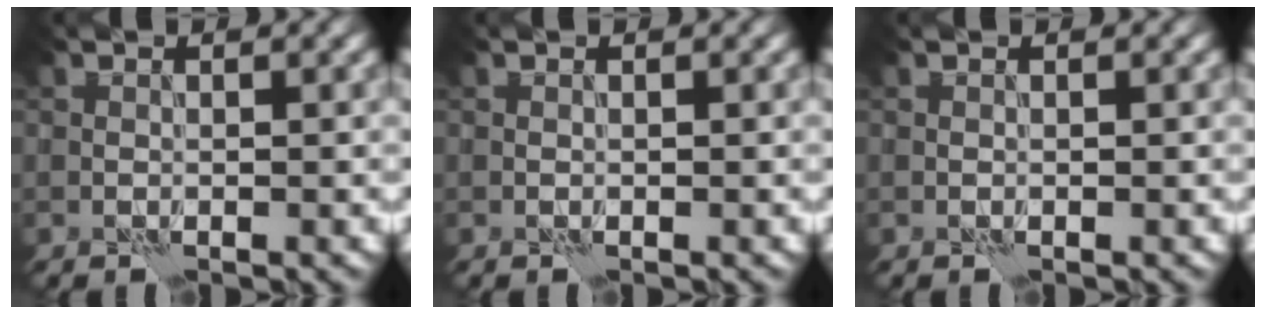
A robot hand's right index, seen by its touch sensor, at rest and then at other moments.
{"total": 0.0}
{"total": 0.0}